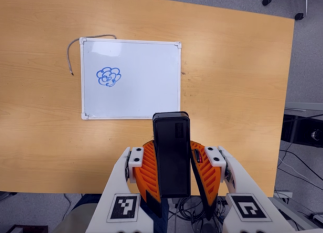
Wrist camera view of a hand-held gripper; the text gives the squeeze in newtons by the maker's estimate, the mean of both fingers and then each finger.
{"total": 7.7, "left": 7.4, "right": 8.1}